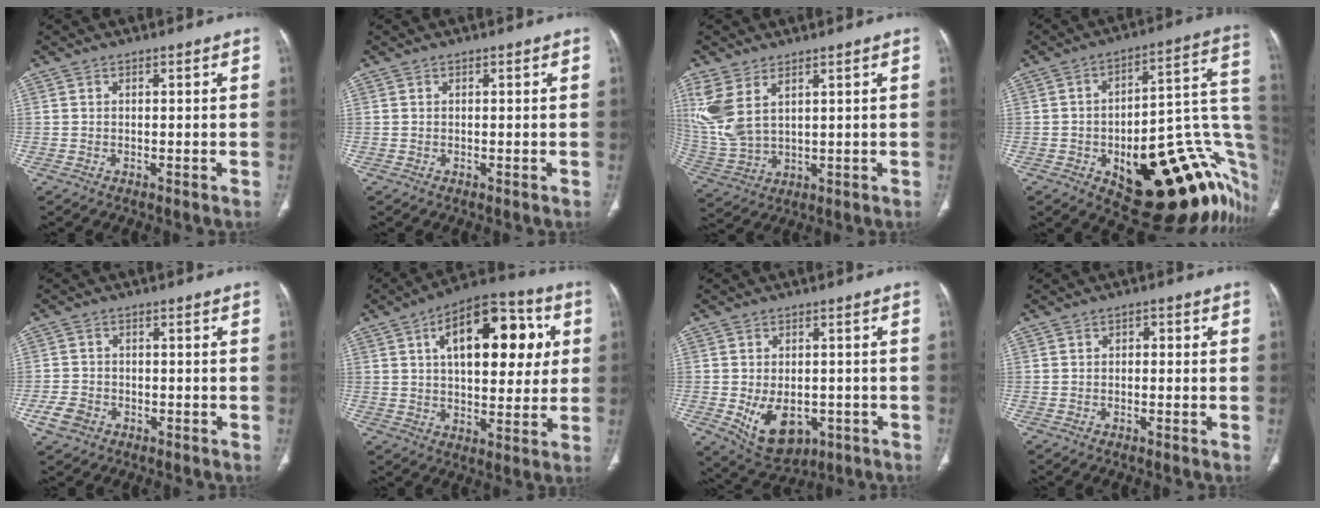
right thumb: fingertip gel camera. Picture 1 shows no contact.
{"total": 0.0}
{"total": 10.3, "force": [4.6, 5.5, 7.5], "torque": [-0.181, -0.010, 0.111]}
{"total": 30.4, "force": [-9.3, 12.8, 26.0], "torque": [-0.243, 0.056, -0.115]}
{"total": 4.1, "force": [-2.0, 3.1, 1.8], "torque": [-0.034, 0.013, -0.032]}
{"total": 21.0, "force": [5.8, 10.8, 17.1], "torque": [-0.208, 0.012, 0.078]}
{"total": 10.4, "force": [-3.0, 6.9, 7.1], "torque": [-0.098, 0.002, -0.025]}
{"total": 1.4, "force": [-0.1, 1.1, 0.9], "torque": [-0.004, 0.005, -0.007]}